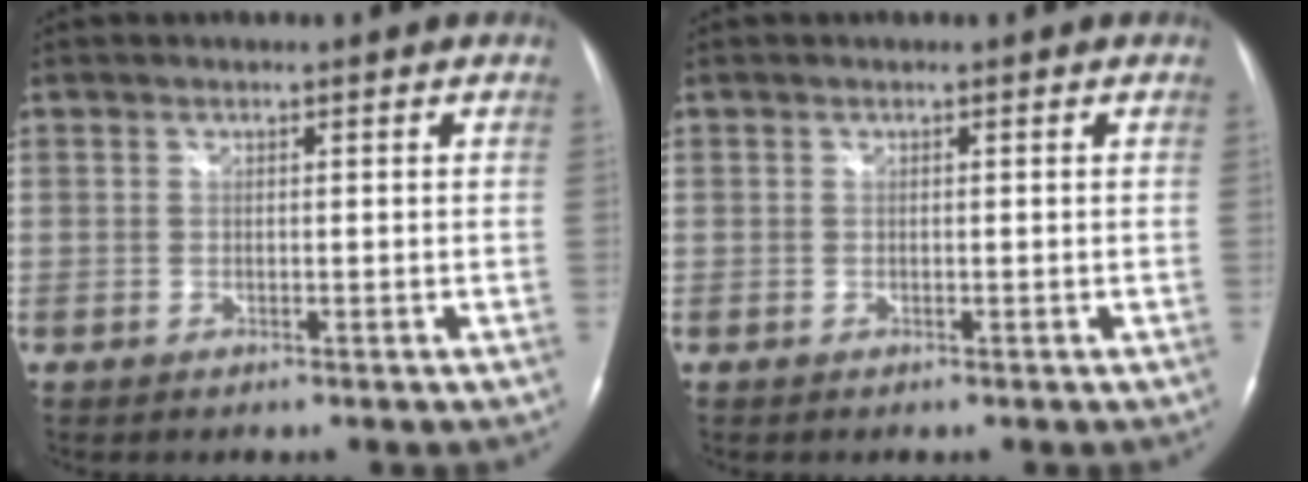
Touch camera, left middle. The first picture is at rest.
{"total": 0.0}